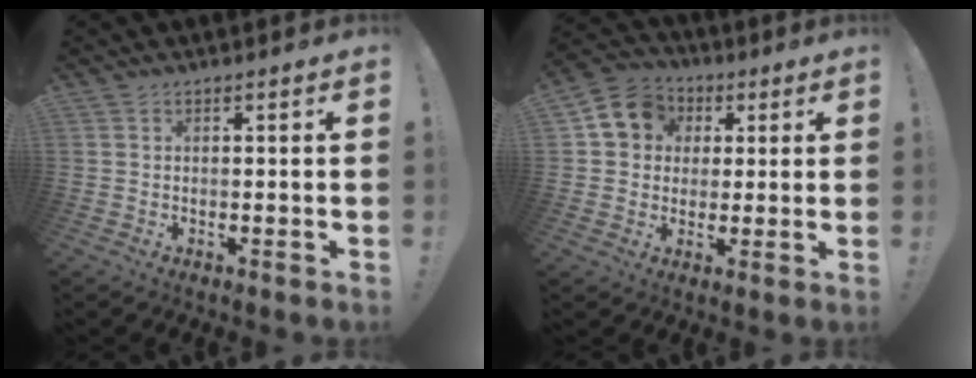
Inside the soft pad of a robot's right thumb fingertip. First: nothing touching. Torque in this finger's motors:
{"motor_torque": [-0.01, 0.92, 0.13, 0.00, 0.20]}